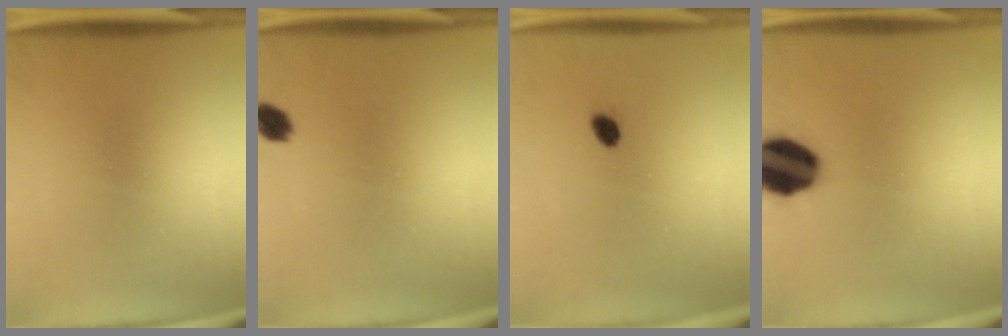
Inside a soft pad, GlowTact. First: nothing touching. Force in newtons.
{"total": 2.9}
{"total": 2.0}
{"total": 15.8}